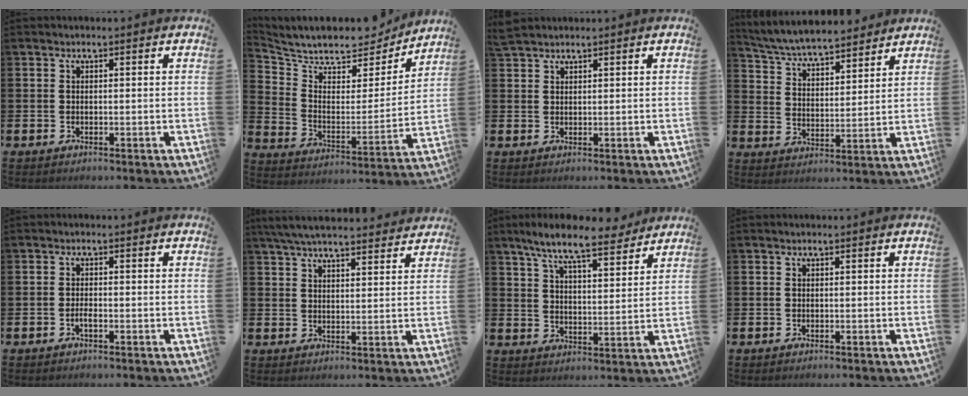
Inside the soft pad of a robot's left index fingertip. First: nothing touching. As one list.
[{"total": 7.7, "force": [7.1, 2.6, 1.7], "torque": [-0.070, -0.061, 0.119]}, {"total": 2.0, "force": [1.9, 0.6, 0.3], "torque": [-0.007, 0.002, 0.036]}, {"total": 5.9, "force": [5.8, 0.7, 1.0], "torque": [-0.049, -0.040, 0.101]}, {"total": 1.1, "force": [-0.5, 0.3, 0.9], "torque": [-0.021, 0.001, -0.009]}, {"total": 6.2, "force": [5.8, 0.8, 1.8], "torque": [-0.047, -0.024, 0.107]}, {"total": 9.4, "force": [8.2, 1.5, 4.2], "torque": [-0.091, -0.038, 0.146]}, {"total": 0.0}]